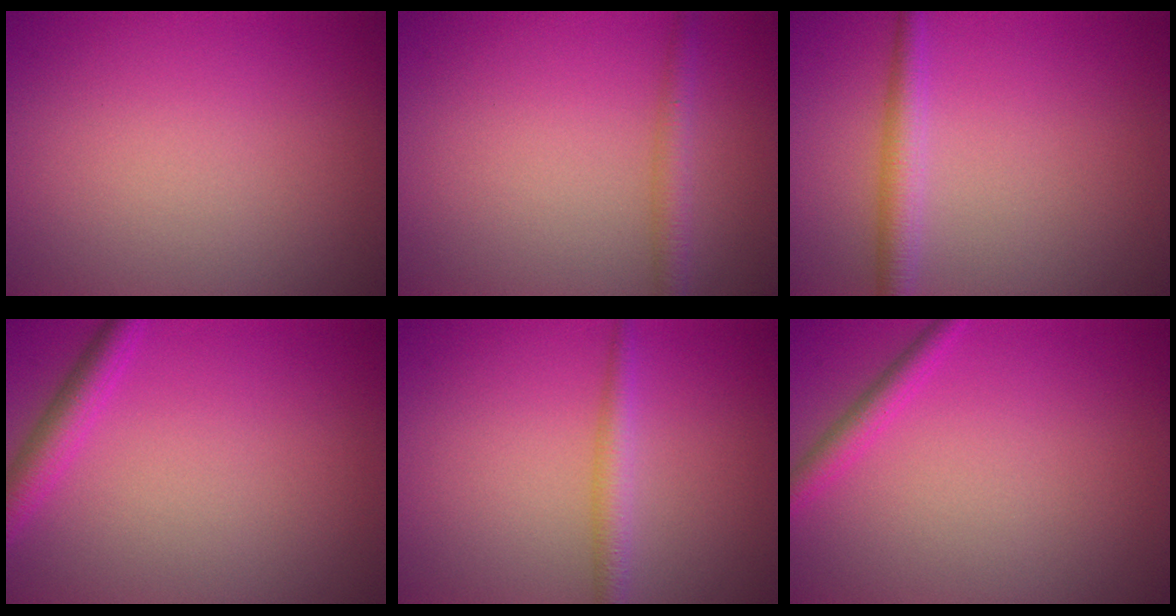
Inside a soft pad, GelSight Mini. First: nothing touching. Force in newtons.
{"total": 1.8, "press": 1.8, "slide": 0.1}
{"total": 2.4, "press": 2.4, "slide": 0.0}
{"total": 2.7, "press": 2.7, "slide": 0.1}
{"total": 1.9, "press": 1.9, "slide": 0.1}
{"total": 1.8, "press": 1.8, "slide": 0.1}